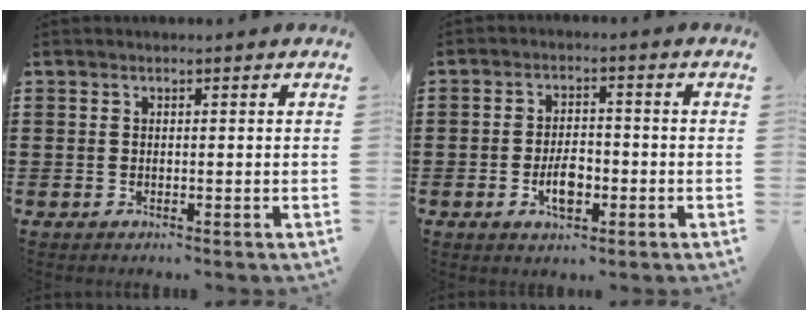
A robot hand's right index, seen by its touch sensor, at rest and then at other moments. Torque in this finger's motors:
{"motor_torque": [2.14, 0.00, 0.55, 0.04]}